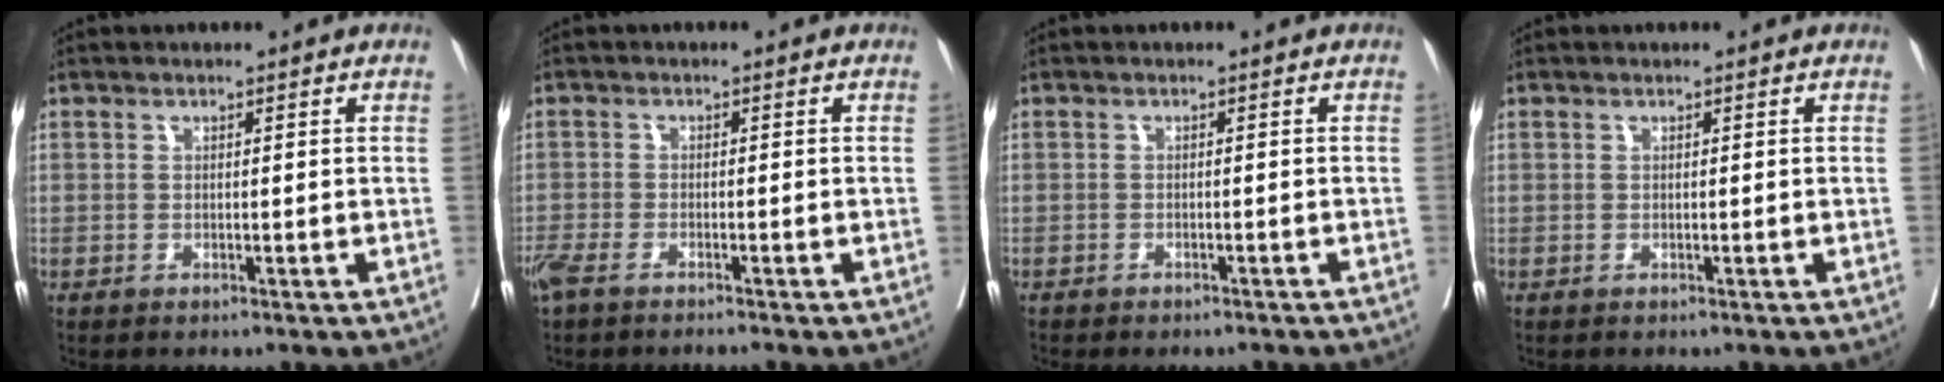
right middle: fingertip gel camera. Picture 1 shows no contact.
{"total": 4.4, "force": [-3.5, 0.7, 2.5], "torque": [-0.047, -0.009, -0.063]}
{"total": 4.1, "force": [-3.7, 0.9, 1.4], "torque": [-0.016, -0.003, -0.049]}
{"total": 0.0}